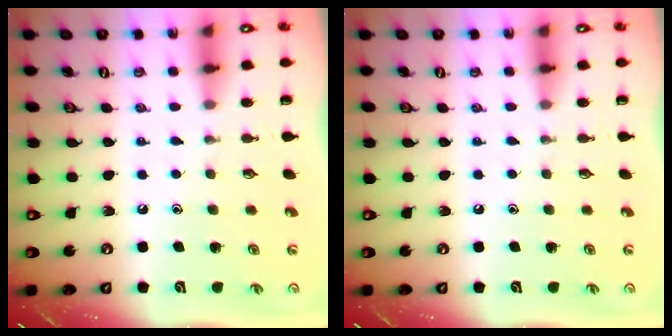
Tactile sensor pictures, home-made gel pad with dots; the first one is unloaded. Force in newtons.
{"total": 0.0}